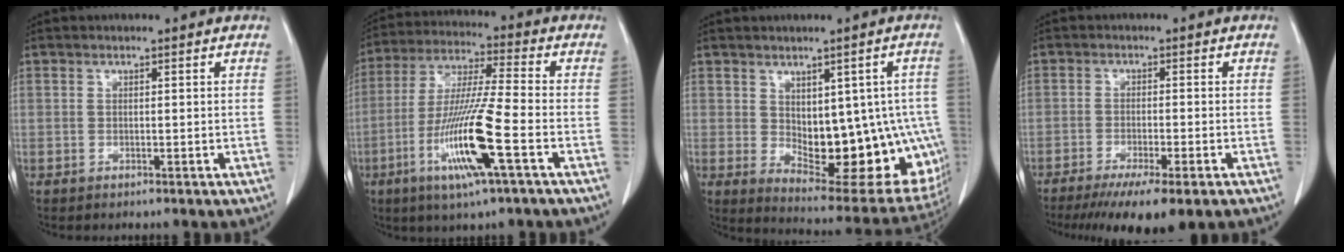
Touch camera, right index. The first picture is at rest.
{"total": 14.5, "force": [-5.4, -0.1, 13.5], "torque": [-0.274, -0.019, -0.104]}
{"total": 17.7, "force": [-1.9, 8.4, 15.5], "torque": [-0.151, 0.003, 0.003]}
{"total": 10.5, "force": [-7.5, 1.3, 7.2], "torque": [-0.102, -0.022, -0.112]}